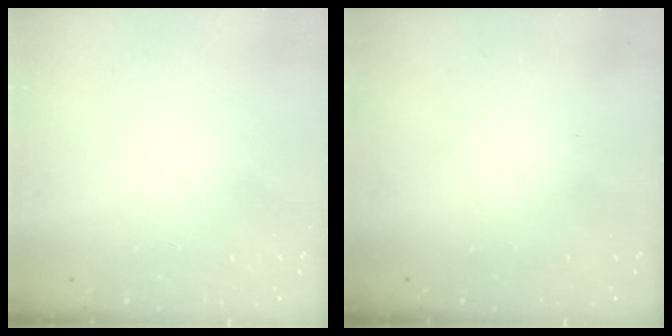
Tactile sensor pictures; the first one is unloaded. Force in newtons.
{"total": 0.0}